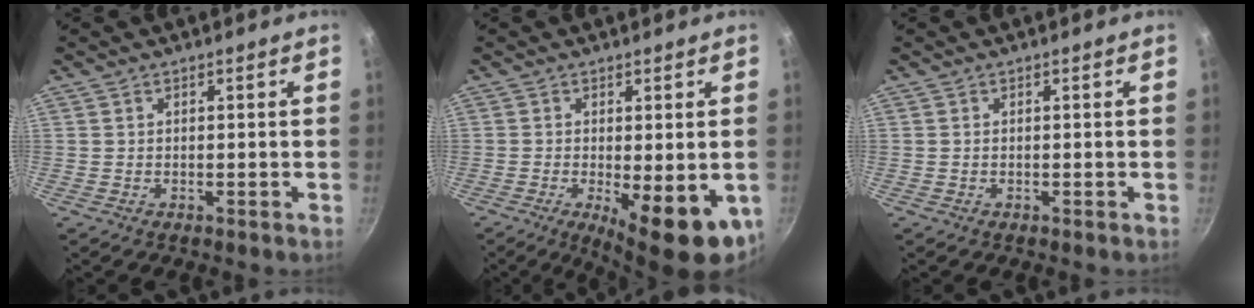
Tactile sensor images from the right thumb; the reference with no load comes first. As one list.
[{"total": 13.6, "force": [-4.6, 4.7, 11.9], "torque": [-0.130, -0.016, -0.050]}, {"total": 0.0}]